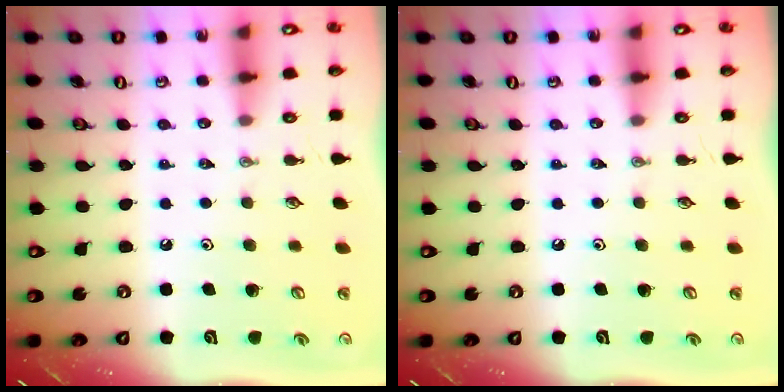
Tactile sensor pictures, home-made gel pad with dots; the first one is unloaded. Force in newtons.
{"total": 0.0}